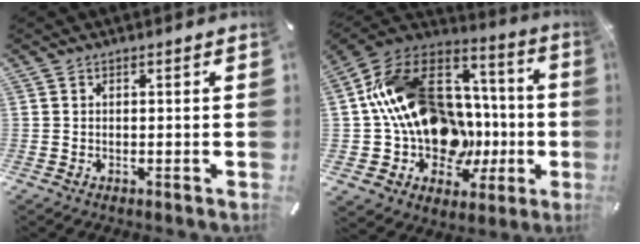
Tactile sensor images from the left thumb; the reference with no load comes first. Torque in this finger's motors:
{"motor_torque": [1.61, 3.39, 1.90, -0.87, 0.40]}